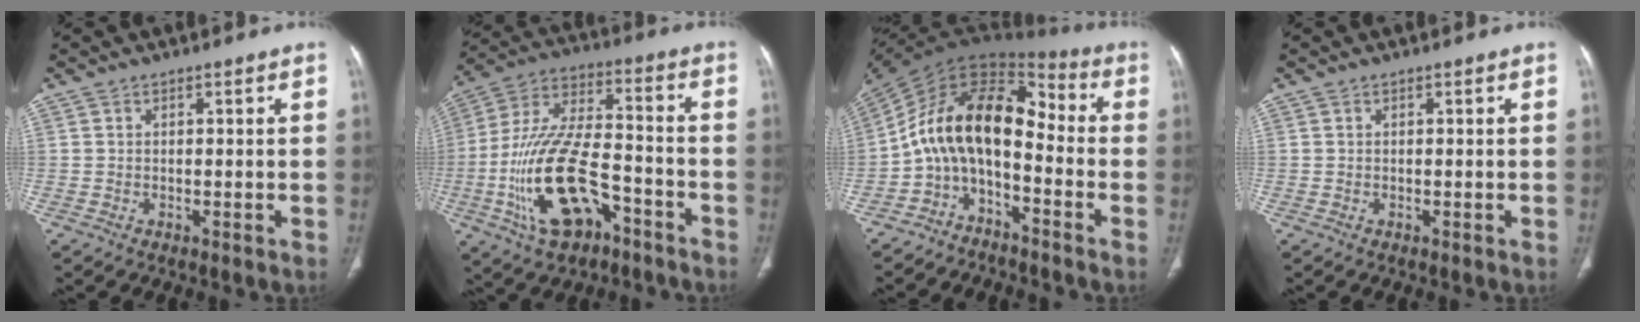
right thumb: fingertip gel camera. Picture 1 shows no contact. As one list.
[{"total": 19.6, "force": [-7.9, 9.3, 15.4], "torque": [-0.306, 0.048, -0.135]}, {"total": 13.8, "force": [-3.6, 7.6, 10.9], "torque": [-0.173, 0.100, -0.079]}, {"total": 0.0}]